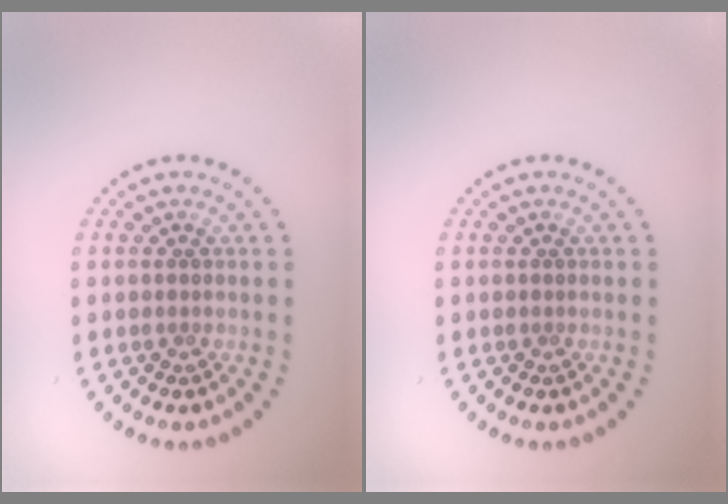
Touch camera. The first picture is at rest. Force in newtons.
{"total": 0.0}